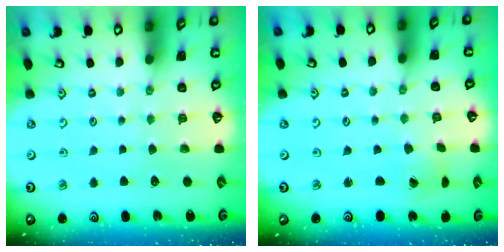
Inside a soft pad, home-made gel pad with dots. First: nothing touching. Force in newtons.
{"total": 1.2, "press": 1.2, "slide": 0.2}